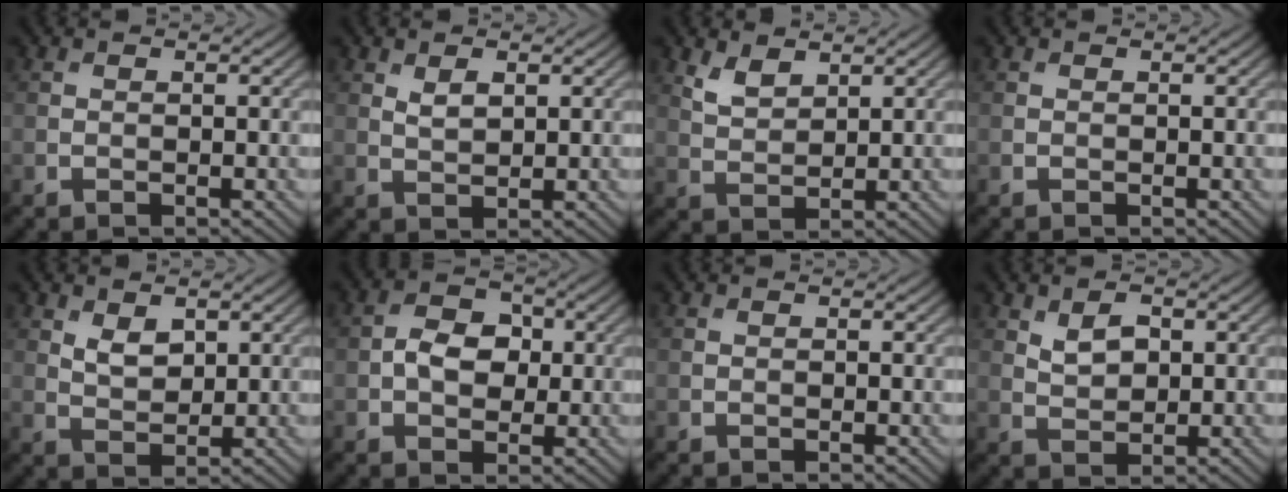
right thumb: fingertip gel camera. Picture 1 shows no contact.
{"total": 2.2, "force": [1.1, 1.1, 1.6], "torque": [-0.033, -0.004, 0.025]}
{"total": 3.3, "force": [2.3, 1.5, 1.8], "torque": [-0.045, -0.005, 0.052]}
{"total": 0.0}
{"total": 3.2, "force": [1.6, 1.9, 2.1], "torque": [-0.045, -0.006, 0.035]}
{"total": 4.6, "force": [-0.1, 3.4, 3.1], "torque": [-0.057, 0.003, -0.008]}
{"total": 0.0}
{"total": 3.3, "force": [1.3, 2.0, 2.3], "torque": [-0.046, -0.001, 0.026]}